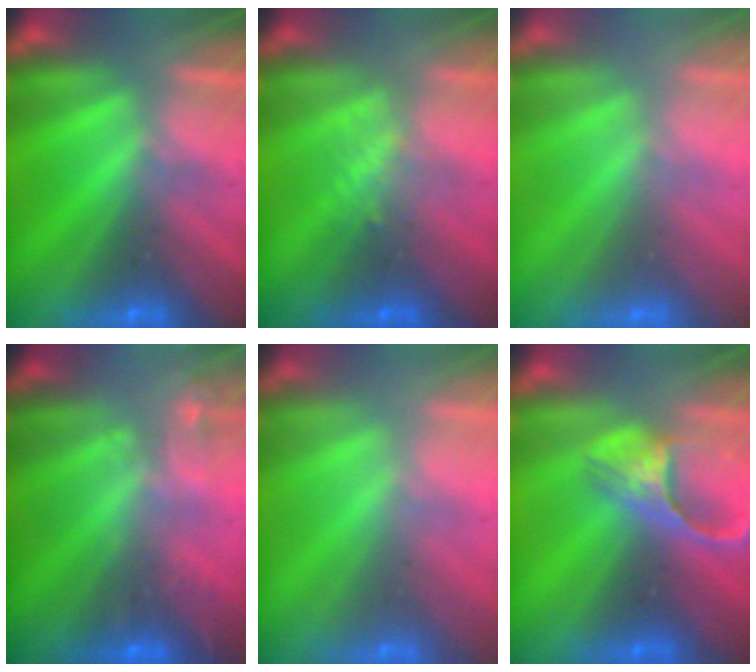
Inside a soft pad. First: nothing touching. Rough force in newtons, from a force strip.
{"total": 2.4}
{"total": 2.4}
{"total": 2.1}
{"total": 2.2}
{"total": 4.8}